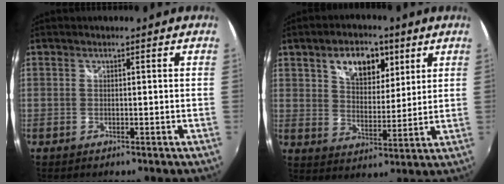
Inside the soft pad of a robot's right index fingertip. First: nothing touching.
{"total": 10.8, "force": [5.5, 6.4, 6.7], "torque": [-0.109, 0.020, 0.092]}